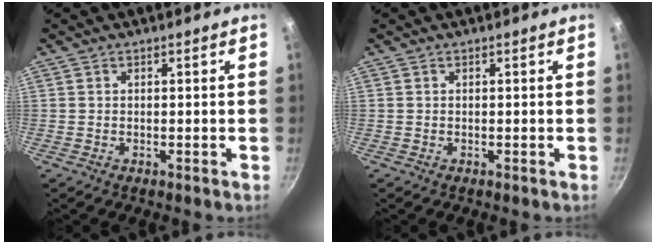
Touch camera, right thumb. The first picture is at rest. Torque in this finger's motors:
{"motor_torque": [-0.01, 0.00, 0.18, 0.12, 0.04]}